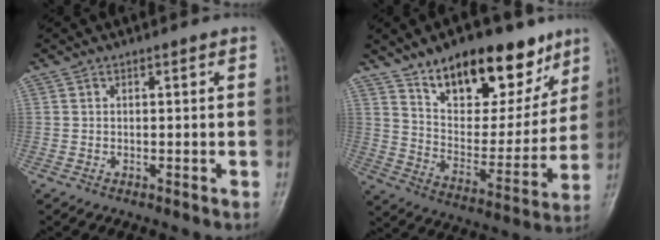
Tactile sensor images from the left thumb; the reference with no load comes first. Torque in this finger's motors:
{"motor_torque": [2.00, 1.14, 1.50, -1.26, 0.22]}